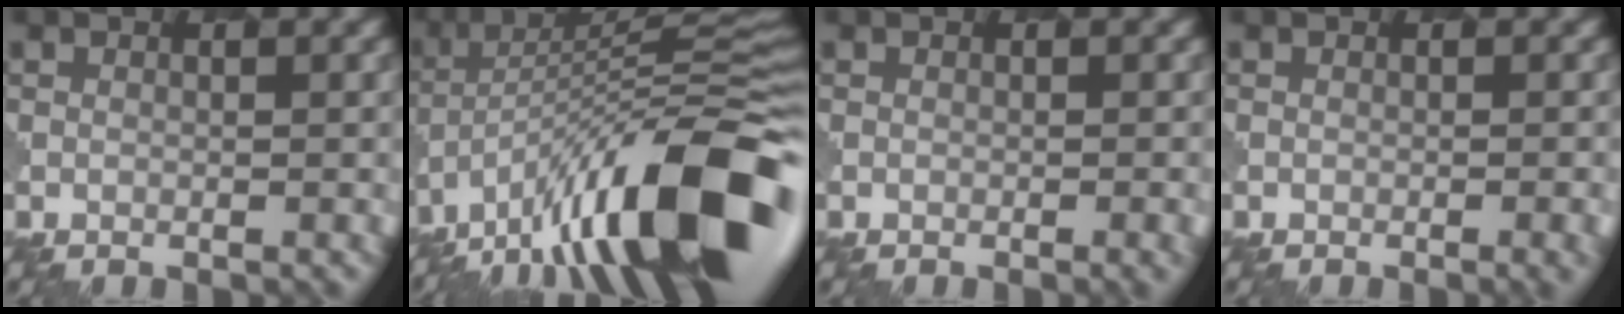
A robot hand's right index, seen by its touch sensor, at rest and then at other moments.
{"total": 14.2, "force": [-7.9, 4.0, 11.1], "torque": [-0.188, 0.021, -0.139]}
{"total": 1.7, "force": [-0.4, 0.7, 1.4], "torque": [-0.005, 0.005, -0.007]}
{"total": 2.2, "force": [-0.7, 0.9, 1.9], "torque": [-0.004, 0.009, -0.009]}